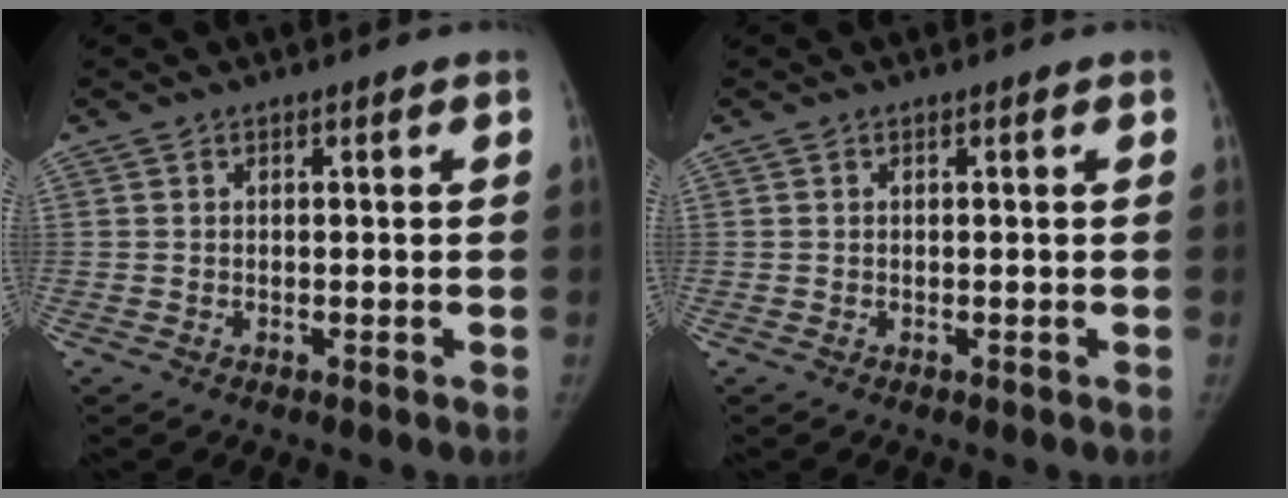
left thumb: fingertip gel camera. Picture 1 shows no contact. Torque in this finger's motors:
{"motor_torque": [0.07, -0.01, 0.22, -0.19, 0.03]}